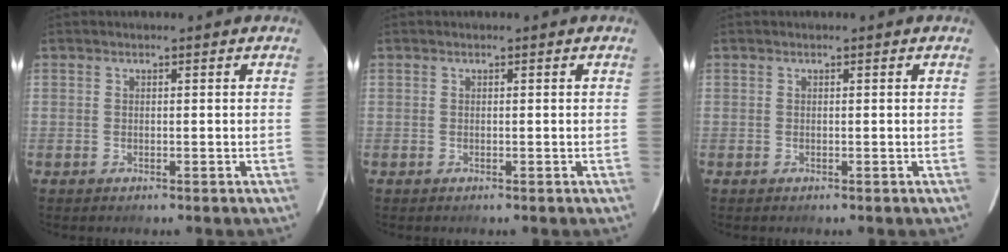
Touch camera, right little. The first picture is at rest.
{"total": 0.0}
{"total": 0.0}